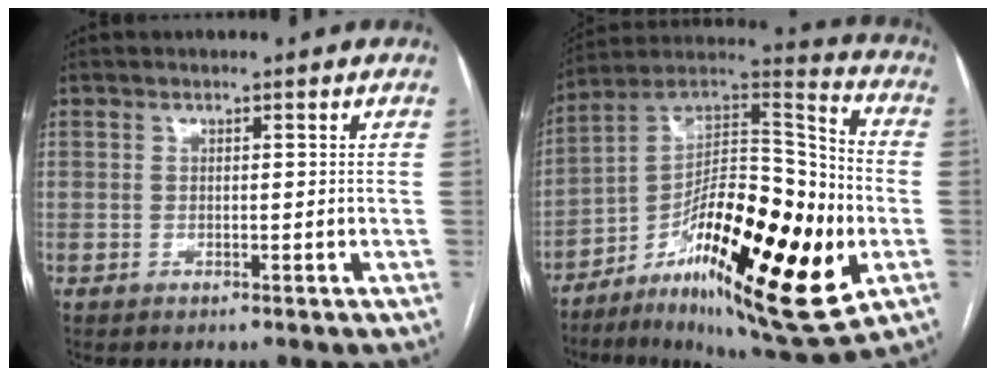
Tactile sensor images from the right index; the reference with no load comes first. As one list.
[{"total": 28.1, "force": [-9.0, 6.9, 25.7], "torque": [-0.406, -0.014, -0.136]}]